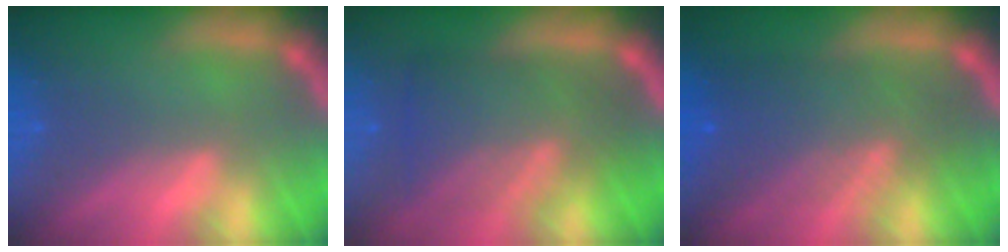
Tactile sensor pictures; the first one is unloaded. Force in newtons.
{"total": 8.1}
{"total": 7.6}